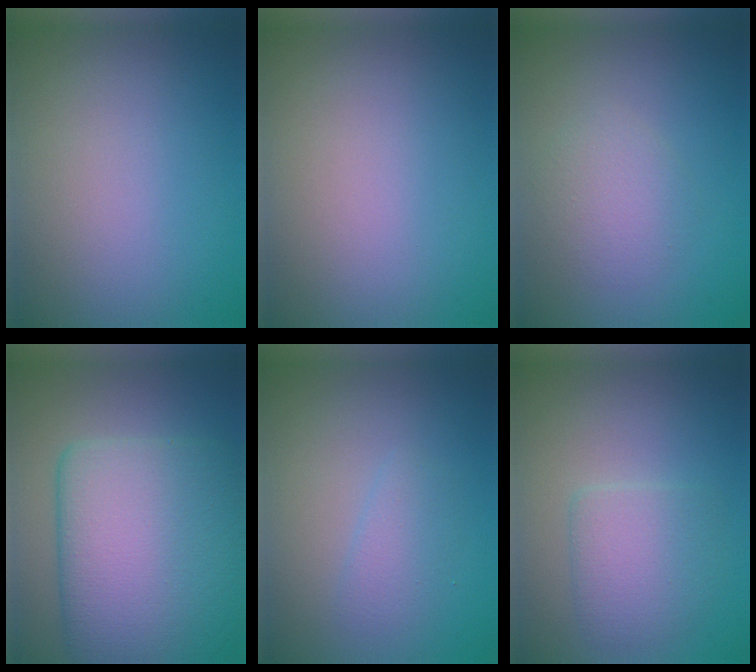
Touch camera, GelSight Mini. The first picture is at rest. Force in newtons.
{"total": 0.0}
{"total": 2.3, "press": 2.3, "slide": 0.1}
{"total": 11.9, "press": 11.9, "slide": 0.4}
{"total": 1.6, "press": 1.6, "slide": 0.0}
{"total": 3.0, "press": 3.0, "slide": 0.4}